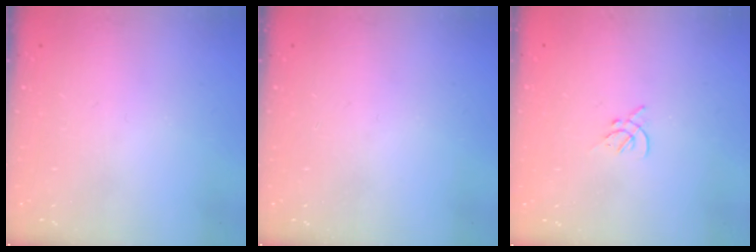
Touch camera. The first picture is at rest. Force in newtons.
{"total": 0.0}
{"total": 2.2, "press": 2.1, "slide": 0.6}